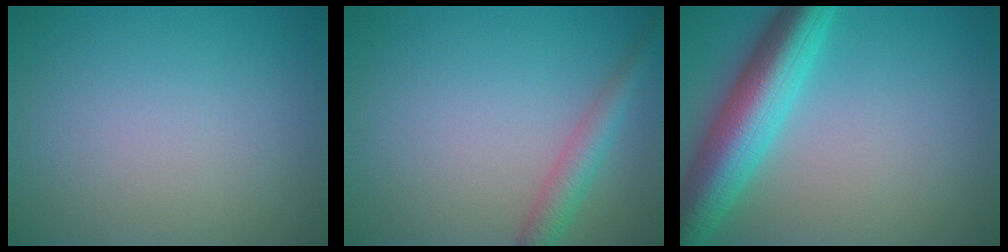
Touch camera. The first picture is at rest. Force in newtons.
{"total": 2.8, "press": 2.8, "slide": 0.1}
{"total": 8.3, "press": 8.3, "slide": 0.1}